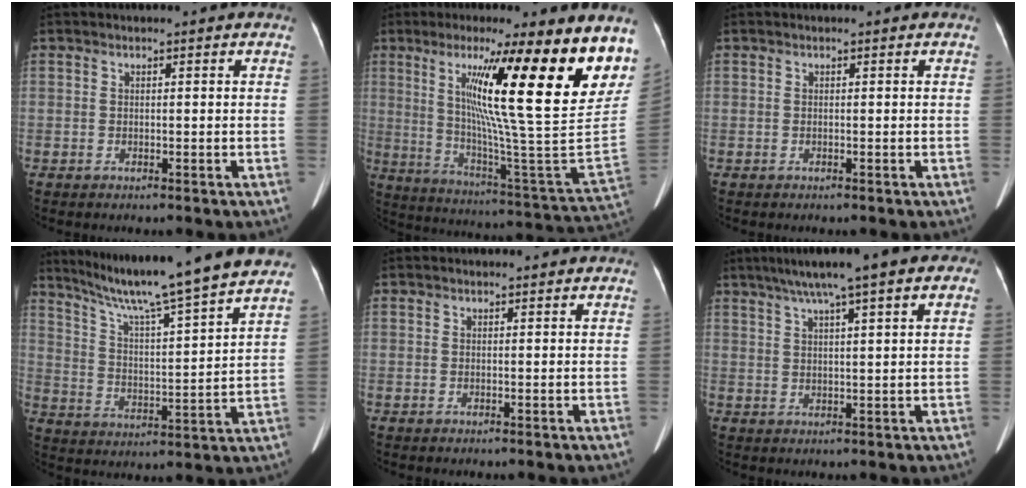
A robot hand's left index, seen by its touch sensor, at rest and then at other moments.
{"total": 25.7, "force": [13.3, 0.5, 22.0], "torque": [-0.272, -0.020, 0.203]}
{"total": 0.0}
{"total": 19.3, "force": [16.7, -1.6, 9.6], "torque": [-0.165, -0.013, 0.248]}
{"total": 1.1, "force": [1.1, 0.2, 0.2], "torque": [-0.008, 0.009, 0.015]}
{"total": 11.9, "force": [7.2, 1.6, 9.3], "torque": [-0.136, 0.041, 0.098]}